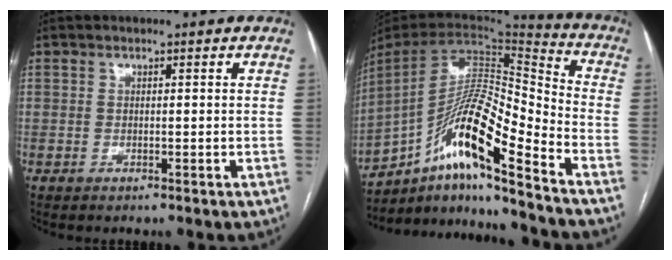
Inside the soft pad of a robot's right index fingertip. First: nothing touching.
{"total": 18.4, "force": [-11.6, 1.3, 14.2], "torque": [-0.271, 0.007, -0.209]}